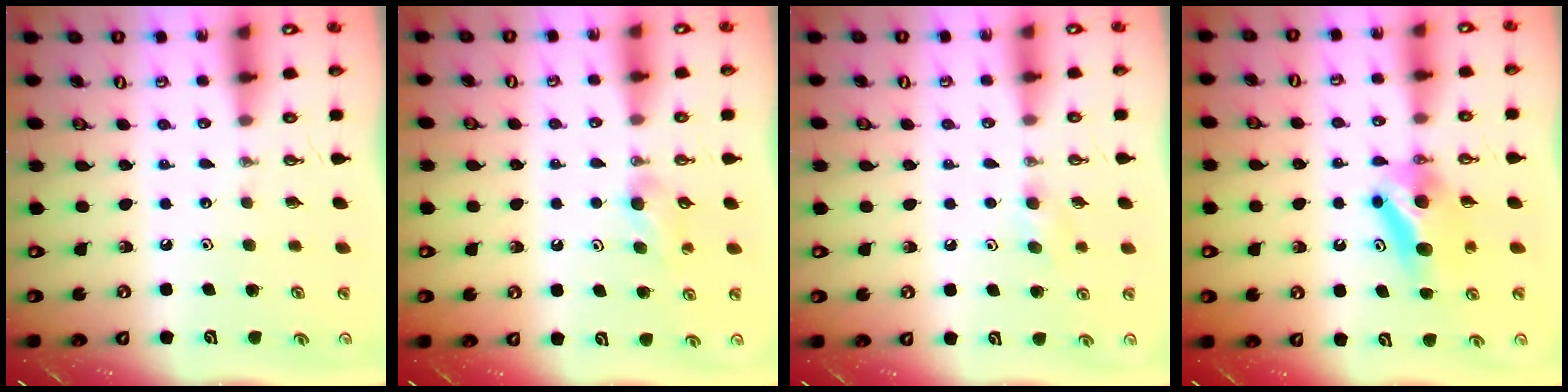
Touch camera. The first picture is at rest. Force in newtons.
{"total": 4.1, "press": 4.0, "slide": 1.1}
{"total": 5.2, "press": 4.5, "slide": 2.5}
{"total": 9.3, "press": 5.7, "slide": 7.3}